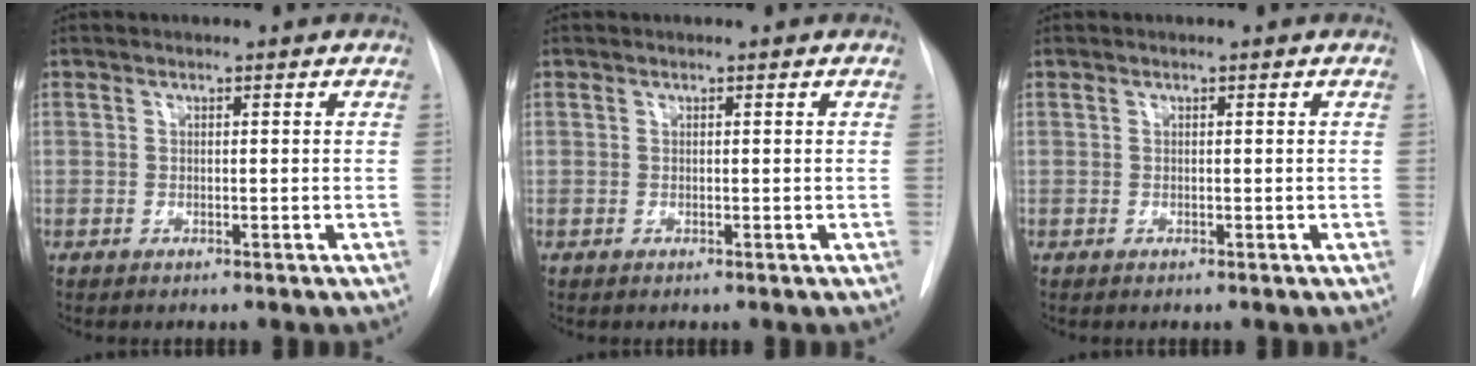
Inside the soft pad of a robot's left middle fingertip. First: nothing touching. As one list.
[{"total": 0.0}, {"total": 0.0}]